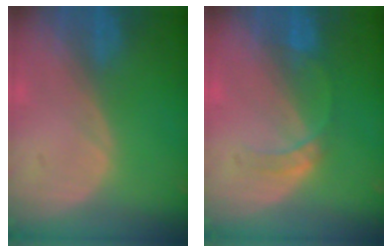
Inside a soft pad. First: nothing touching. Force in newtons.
{"total": 3.0, "press": 3.0, "slide": 0.3}